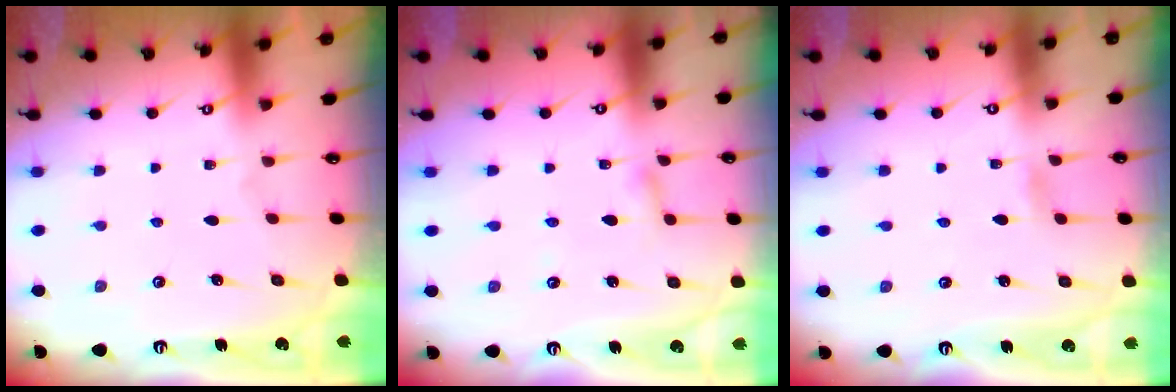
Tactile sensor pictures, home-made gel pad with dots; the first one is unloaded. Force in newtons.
{"total": 1.8, "press": 1.7, "slide": 0.2}
{"total": 1.2, "press": 1.1, "slide": 0.2}